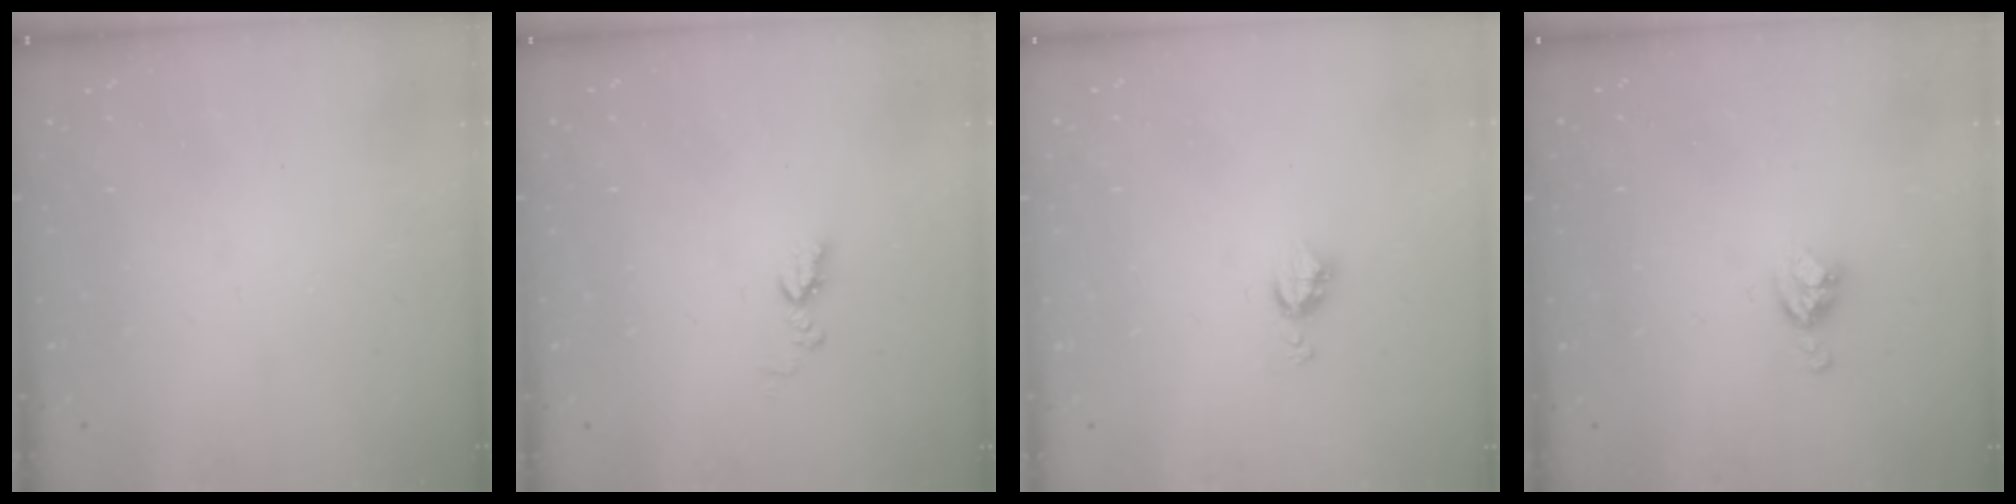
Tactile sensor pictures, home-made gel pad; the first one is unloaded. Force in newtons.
{"total": 6.9, "press": 6.8, "slide": 0.8}
{"total": 5.0, "press": 4.9, "slide": 0.7}
{"total": 5.5, "press": 5.5, "slide": 0.1}